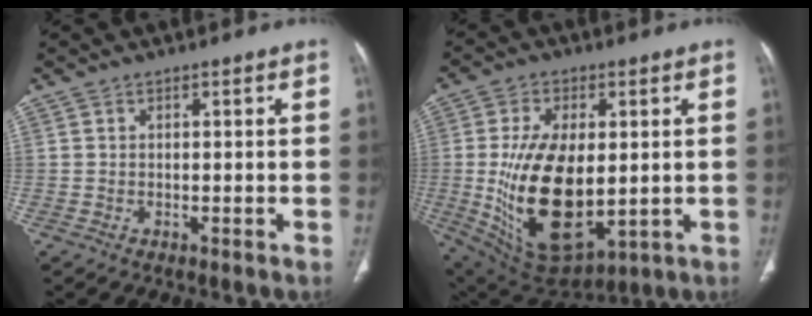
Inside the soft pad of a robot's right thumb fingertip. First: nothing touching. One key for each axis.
{"total": 20.4, "fx": -0.5, "fy": 11.1, "fz": 17.1, "tx": -0.304, "ty": -0.018, "tz": 0.017}